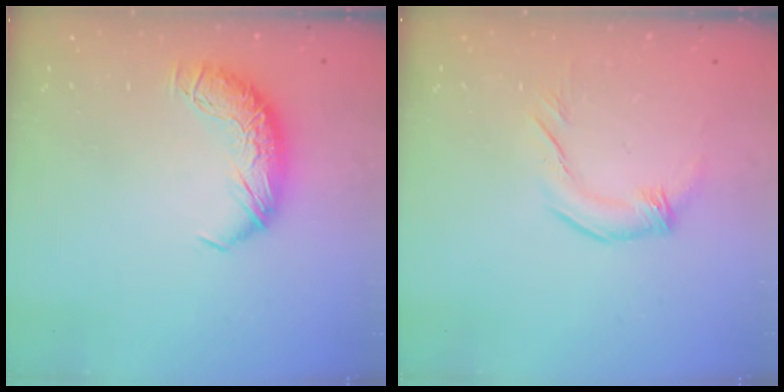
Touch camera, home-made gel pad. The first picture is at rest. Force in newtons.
{"total": 1.5, "press": 1.2, "slide": 0.8}